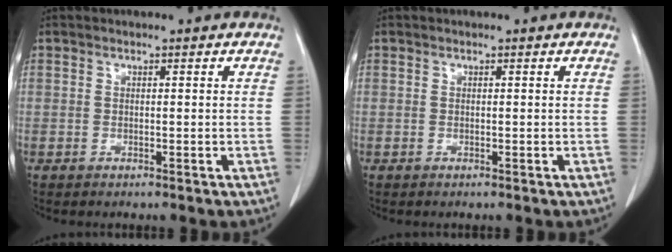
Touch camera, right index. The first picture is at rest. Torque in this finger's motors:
{"motor_torque": [0.00, 0.00, 0.00, 0.00]}